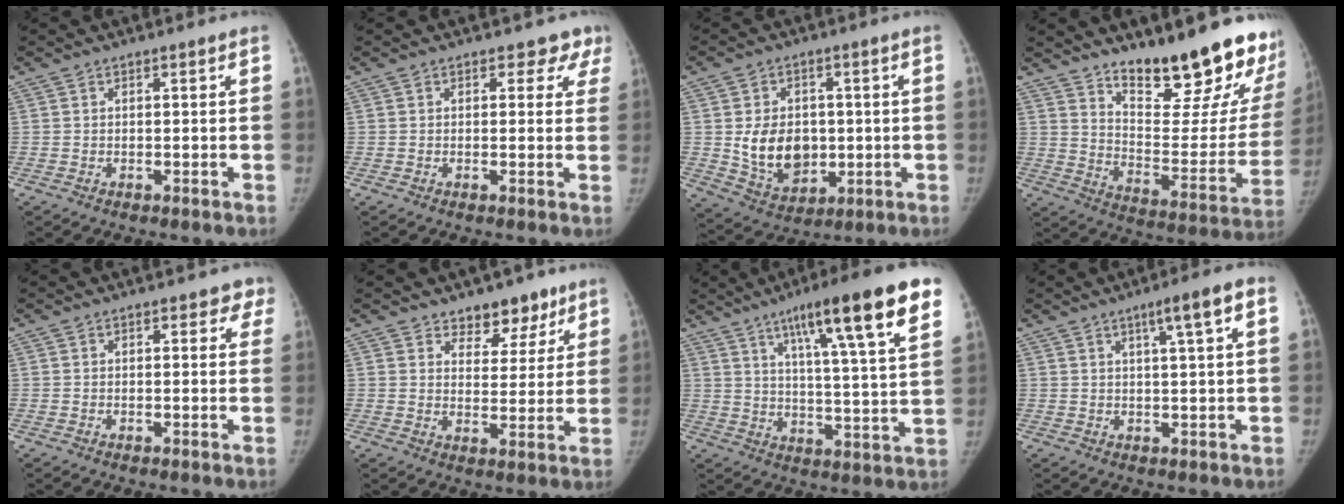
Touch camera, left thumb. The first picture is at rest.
{"total": 3.7, "force": [2.7, 2.5, 0.3], "torque": [0.036, -0.011, 0.009]}
{"total": 11.9, "force": [-0.1, 9.1, 7.7], "torque": [-0.088, -0.010, 0.016]}
{"total": 25.5, "force": [18.1, 7.4, 16.4], "torque": [-0.193, -0.120, 0.261]}
{"total": 2.8, "force": [1.8, 1.9, 0.9], "torque": [0.029, -0.005, 0.007]}
{"total": 7.6, "force": [5.5, 4.7, 2.5], "torque": [0.012, -0.030, 0.081]}
{"total": 21.2, "force": [11.9, 2.8, 17.3], "torque": [-0.238, -0.028, 0.176]}
{"total": 5.6, "force": [2.3, 0.2, 5.1], "torque": [-0.076, 0.004, 0.037]}